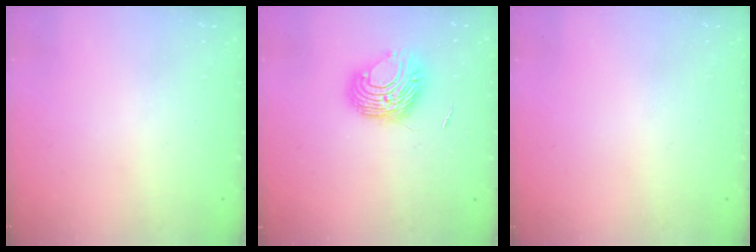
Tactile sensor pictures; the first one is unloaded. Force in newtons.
{"total": 8.8, "press": 8.8, "slide": 0.3}
{"total": 0.0}